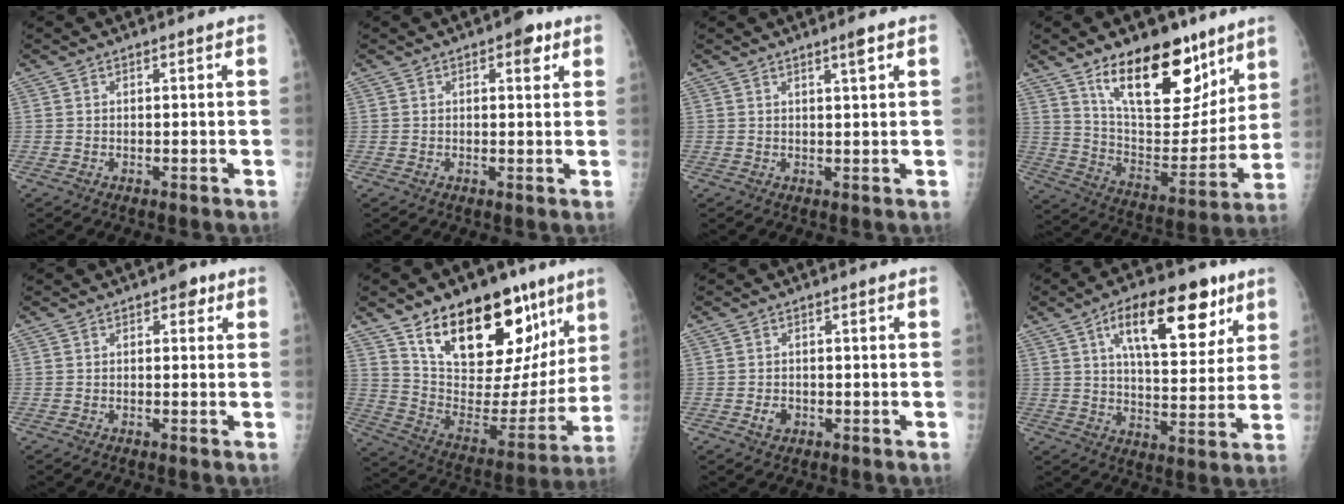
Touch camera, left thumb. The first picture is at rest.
{"total": 3.5, "force": [1.8, 1.7, 2.5], "torque": [-0.019, -0.002, 0.017]}
{"total": 2.4, "force": [1.4, 0.0, 1.9], "torque": [-0.031, -0.009, 0.024]}
{"total": 21.4, "force": [13.4, 9.8, 13.4], "torque": [-0.153, -0.078, 0.228]}
{"total": 2.3, "force": [1.0, 1.5, 1.5], "torque": [-0.004, 0.001, 0.008]}
{"total": 27.0, "force": [15.5, 13.3, 17.6], "torque": [-0.221, -0.051, 0.255]}
{"total": 1.9, "force": [-0.7, 1.5, 0.8], "torque": [-0.008, 0.002, -0.010]}
{"total": 17.6, "force": [8.8, 7.7, 13.2], "torque": [-0.158, -0.029, 0.137]}